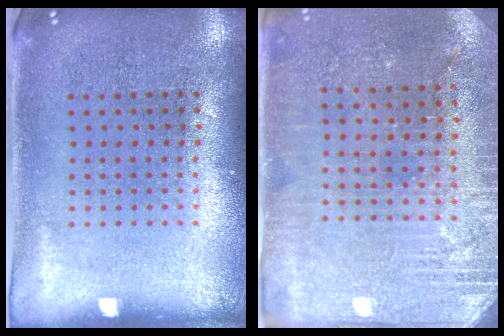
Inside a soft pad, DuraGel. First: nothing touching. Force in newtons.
{"total": 2.9, "press": 2.8, "slide": 0.4}